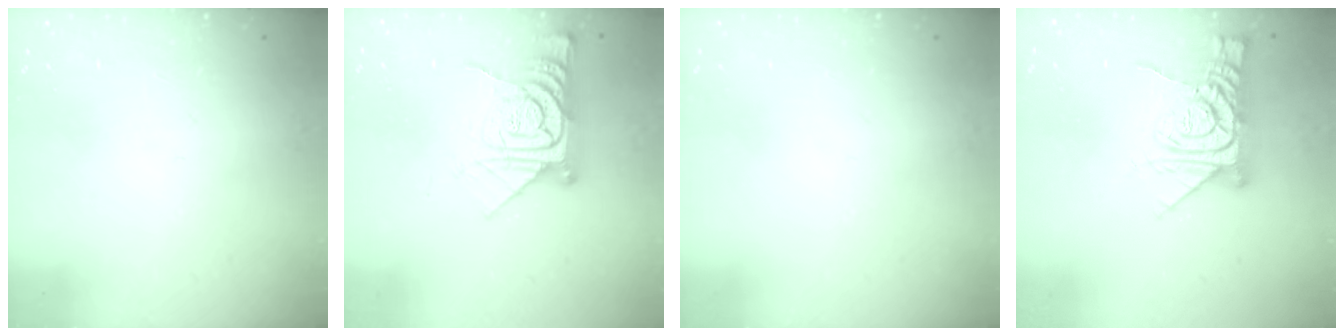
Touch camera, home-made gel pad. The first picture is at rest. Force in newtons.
{"total": 14.6, "press": 14.5, "slide": 1.4}
{"total": 0.0}
{"total": 13.0, "press": 13.0, "slide": 1.4}